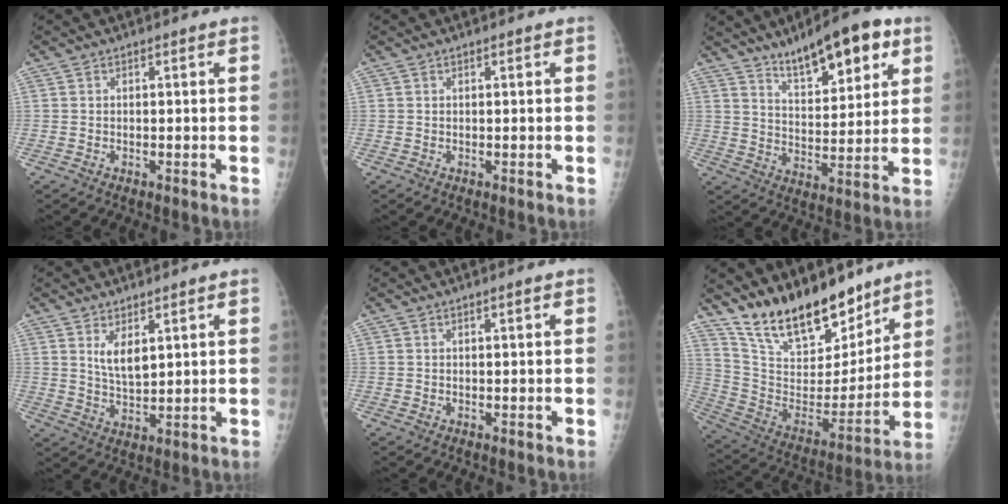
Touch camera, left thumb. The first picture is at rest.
{"total": 0.0}
{"total": 14.7, "force": [9.1, 5.2, 10.4], "torque": [-0.123, -0.041, 0.145]}
{"total": 5.2, "force": [2.5, 2.2, 4.1], "torque": [-0.065, -0.023, 0.053]}
{"total": 0.6, "force": [0.3, 0.0, 0.5], "torque": [-0.007, 0.001, 0.006]}
{"total": 20.8, "force": [16.5, 8.2, 9.5], "torque": [-0.123, -0.093, 0.293]}